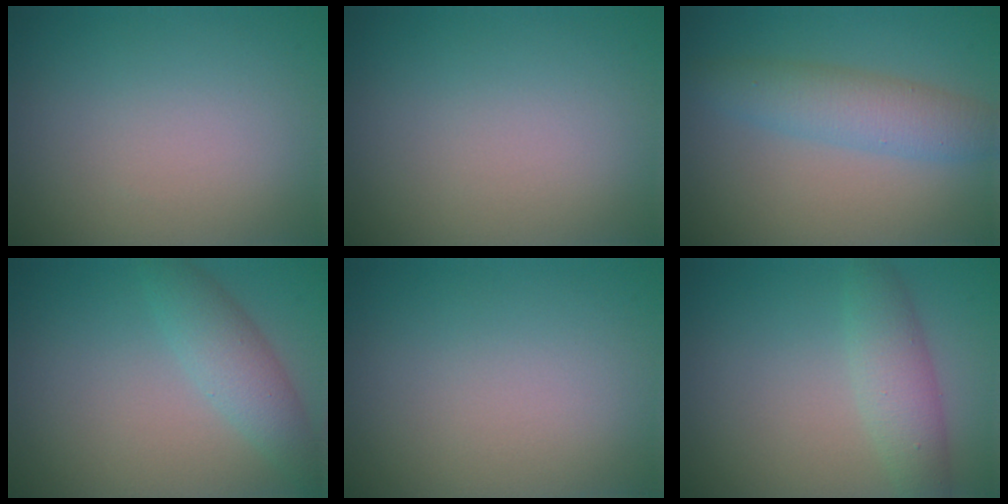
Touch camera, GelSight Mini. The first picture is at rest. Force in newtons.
{"total": 0.0}
{"total": 3.7, "press": 3.7, "slide": 0.1}
{"total": 3.6, "press": 3.6, "slide": 0.0}
{"total": 0.0}
{"total": 3.4, "press": 3.4, "slide": 0.1}